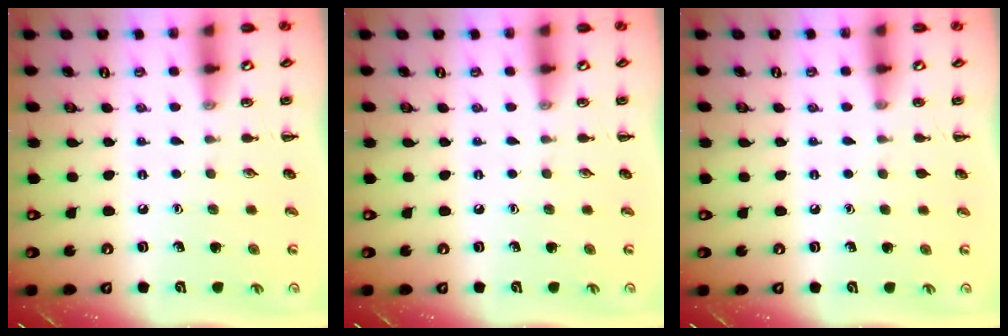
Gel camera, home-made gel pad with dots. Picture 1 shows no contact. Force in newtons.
{"total": 0.0}
{"total": 0.0}